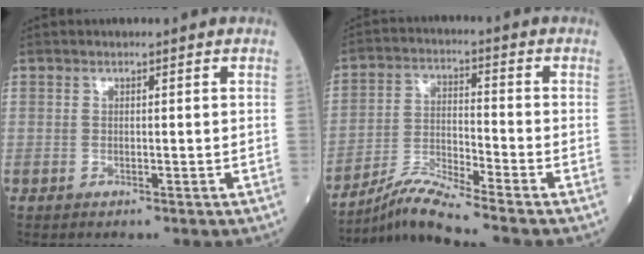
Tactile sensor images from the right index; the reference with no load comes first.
{"total": 7.4, "force": [-6.7, -2.0, 2.3], "torque": [-0.054, -0.017, -0.128]}